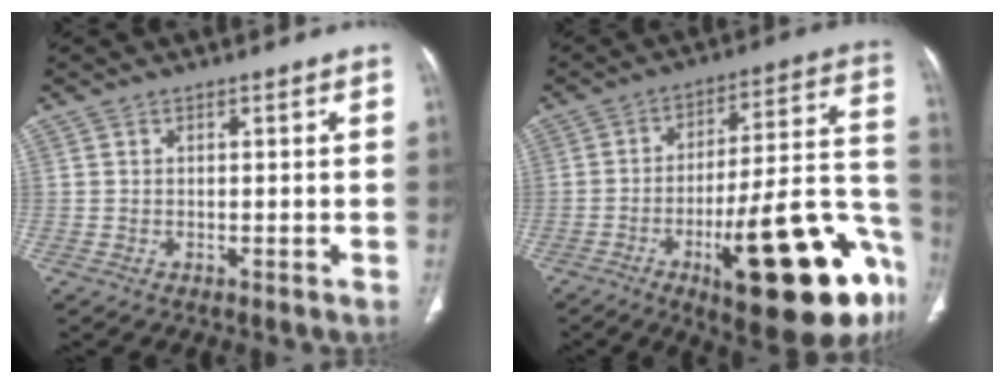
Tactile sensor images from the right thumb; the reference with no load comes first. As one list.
[{"total": 28.8, "force": [-11.7, 7.9, 25.0], "torque": [-0.274, 0.056, -0.159]}]